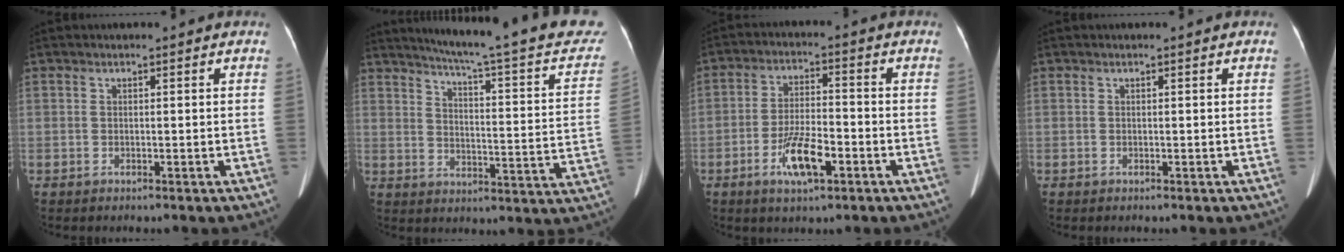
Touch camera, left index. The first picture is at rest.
{"total": 24.9, "force": [21.6, 1.9, 12.2], "torque": [-0.168, -0.053, 0.256]}
{"total": 7.8, "force": [-3.6, 2.2, 6.5], "torque": [-0.130, -0.002, -0.065]}
{"total": 0.0}